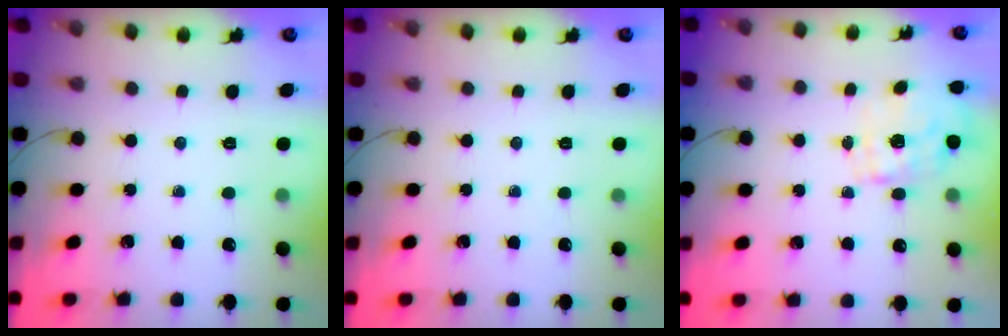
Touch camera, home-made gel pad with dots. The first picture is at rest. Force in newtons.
{"total": 0.0}
{"total": 2.2, "press": 2.2, "slide": 0.4}